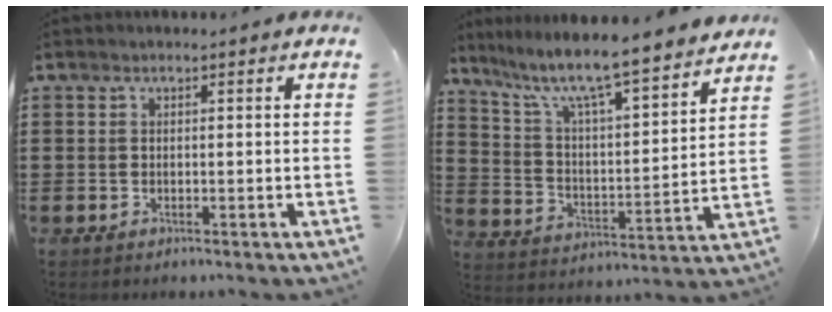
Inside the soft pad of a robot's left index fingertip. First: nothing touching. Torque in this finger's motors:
{"motor_torque": [1.07, -1.07, 1.00, 0.21]}